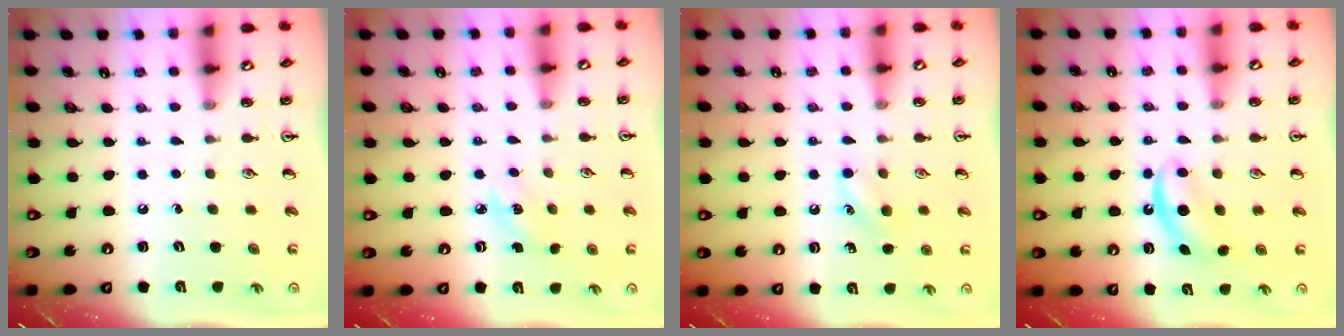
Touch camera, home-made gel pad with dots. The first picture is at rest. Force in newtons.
{"total": 4.0, "press": 3.8, "slide": 1.2}
{"total": 6.5, "press": 6.2, "slide": 1.8}
{"total": 4.7, "press": 4.6, "slide": 0.7}